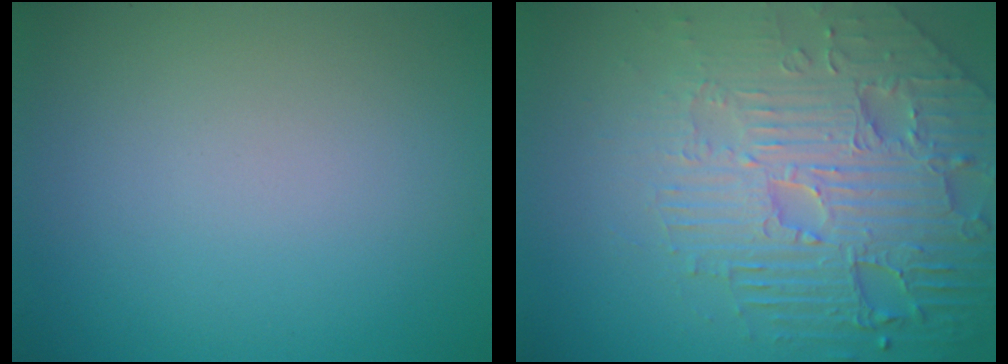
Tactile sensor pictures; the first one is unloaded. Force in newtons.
{"total": 8.5, "press": 6.0, "slide": 6.0}